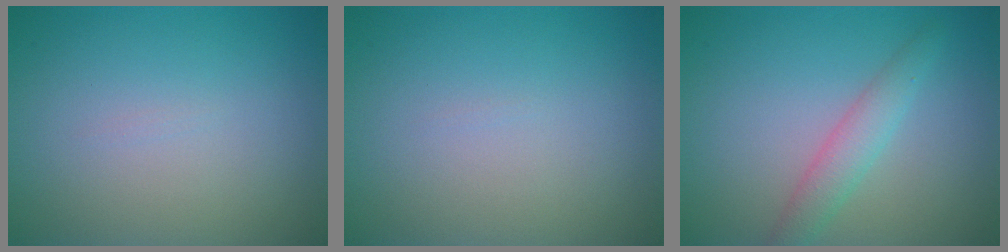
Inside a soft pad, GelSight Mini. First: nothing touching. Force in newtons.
{"total": 0.0}
{"total": 2.4, "press": 2.4, "slide": 0.0}